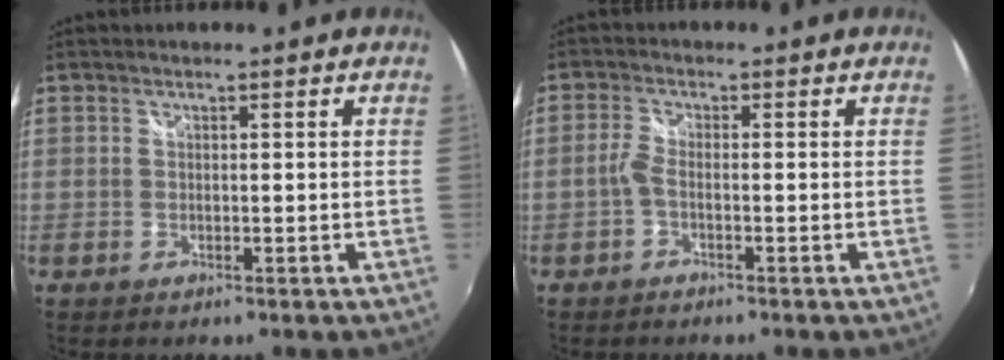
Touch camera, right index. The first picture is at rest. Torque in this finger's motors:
{"motor_torque": [-0.03, 0.19, -0.02, 0.03]}